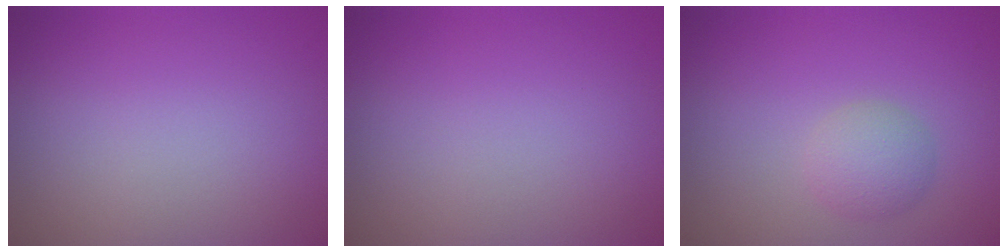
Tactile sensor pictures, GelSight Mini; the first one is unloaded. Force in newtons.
{"total": 0.0}
{"total": 2.3, "press": 2.3, "slide": 0.0}